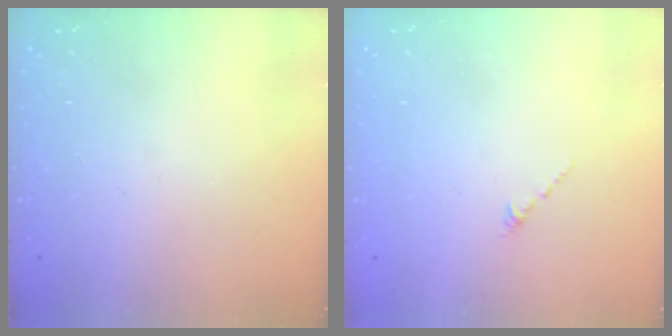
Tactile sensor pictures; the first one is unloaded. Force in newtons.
{"total": 0.0}